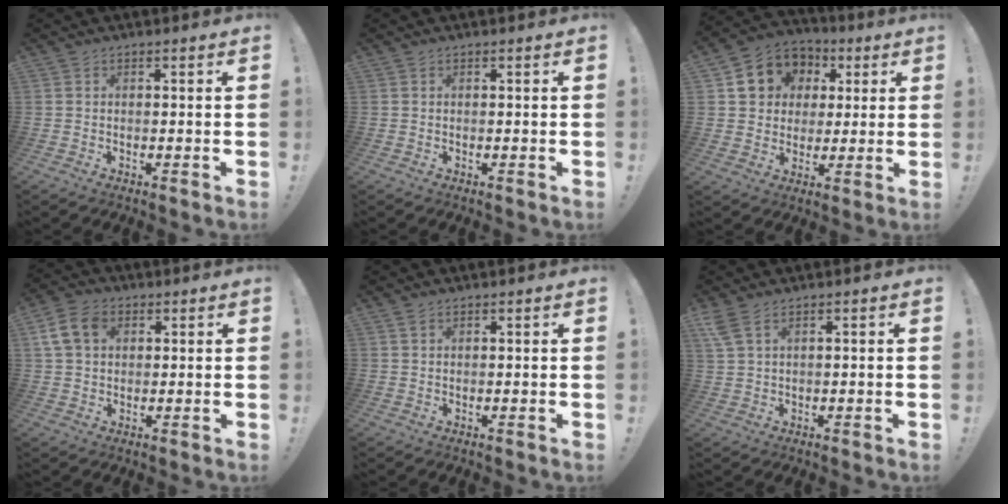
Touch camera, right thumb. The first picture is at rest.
{"total": 0.0}
{"total": 10.3, "force": [3.0, 9.3, 3.2], "torque": [-0.042, -0.015, 0.062]}
{"total": 9.9, "force": [3.3, 7.1, 6.1], "torque": [-0.120, 0.002, 0.067]}
{"total": 0.9, "force": [0.7, 0.5, 0.4], "torque": [-0.004, -0.001, 0.013]}
{"total": 4.2, "force": [2.6, 1.4, 2.9], "torque": [-0.057, -0.004, 0.051]}